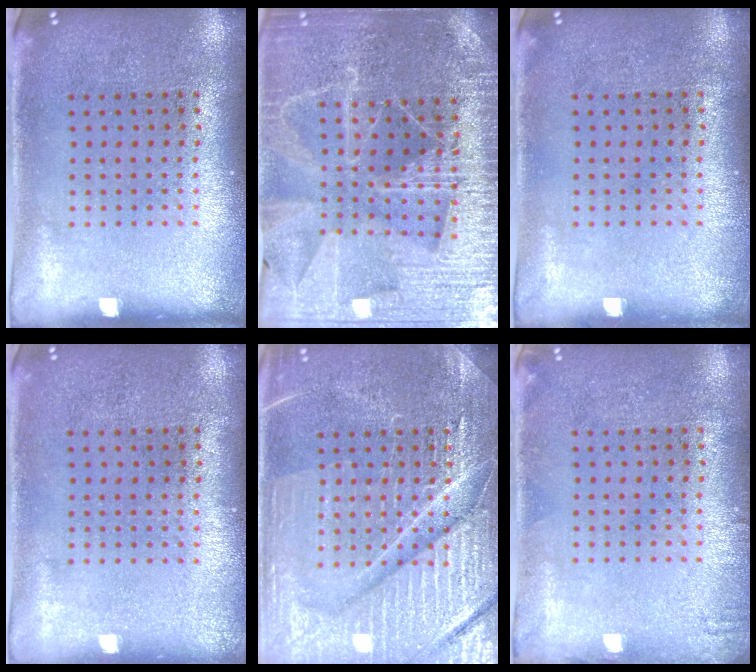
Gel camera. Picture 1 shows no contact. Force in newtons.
{"total": 4.8, "press": 4.4, "slide": 2.0}
{"total": 0.0}
{"total": 0.0}
{"total": 7.4, "press": 7.4, "slide": 1.0}
{"total": 0.8, "press": 0.8, "slide": 0.1}